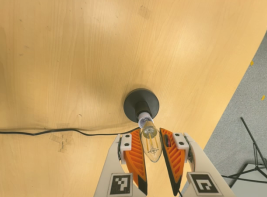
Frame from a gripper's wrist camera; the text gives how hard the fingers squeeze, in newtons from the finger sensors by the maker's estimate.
{"total": 14.3, "left": 15.4, "right": 13.3}